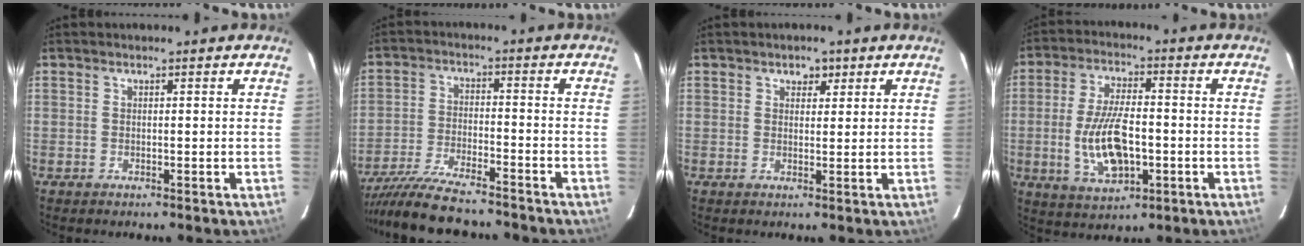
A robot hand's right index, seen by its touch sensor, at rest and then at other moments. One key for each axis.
{"total": 15.5, "fx": -13.9, "fy": 2.2, "fz": 6.4, "tx": -0.147, "ty": -0.029, "tz": -0.237}
{"total": 2.2, "fx": 1.2, "fy": 1.7, "fz": 0.8, "tx": -0.005, "ty": 0.006, "tz": 0.020}
{"total": 12.1, "fx": -2.3, "fy": 5.3, "fz": 10.6, "tx": -0.214, "ty": -0.005, "tz": -0.035}